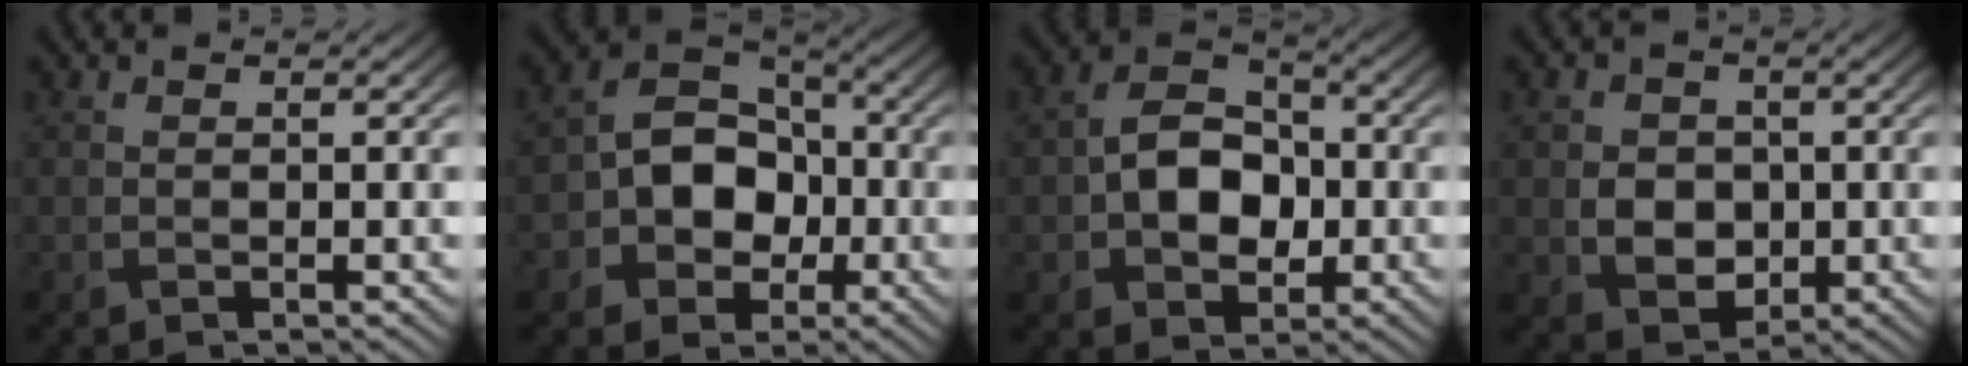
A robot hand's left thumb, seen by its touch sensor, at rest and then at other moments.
{"total": 8.7, "force": [-2.0, 6.8, 5.1], "torque": [-0.094, 0.005, -0.053]}
{"total": 8.0, "force": [-0.9, 5.9, 5.4], "torque": [-0.099, 0.005, -0.026]}
{"total": 5.0, "force": [-0.4, 4.2, 2.7], "torque": [-0.059, -0.007, -0.011]}